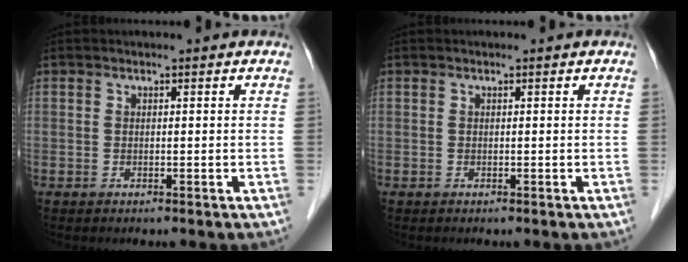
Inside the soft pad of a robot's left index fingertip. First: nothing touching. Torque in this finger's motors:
{"motor_torque": [-0.01, 0.00, 0.00, 0.00]}